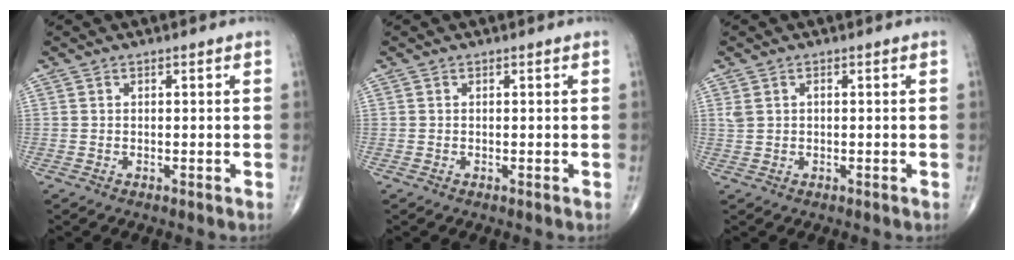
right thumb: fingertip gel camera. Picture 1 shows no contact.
{"total": 0.0}
{"total": 1.9, "force": [0.4, 1.2, 1.3], "torque": [-0.033, 0.008, 0.013]}